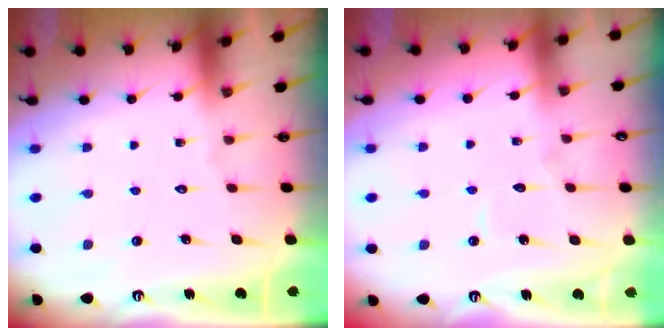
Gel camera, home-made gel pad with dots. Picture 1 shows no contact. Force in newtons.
{"total": 3.4, "press": 3.4, "slide": 0.2}